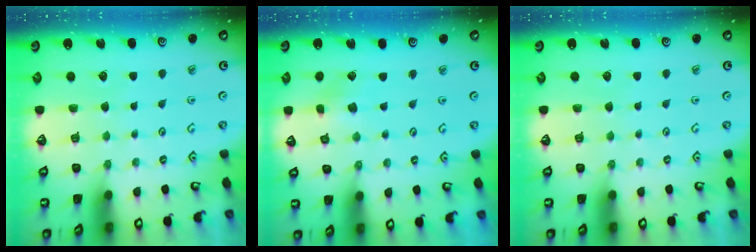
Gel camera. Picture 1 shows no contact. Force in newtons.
{"total": 2.8, "press": 2.8, "slide": 0.4}
{"total": 0.0}